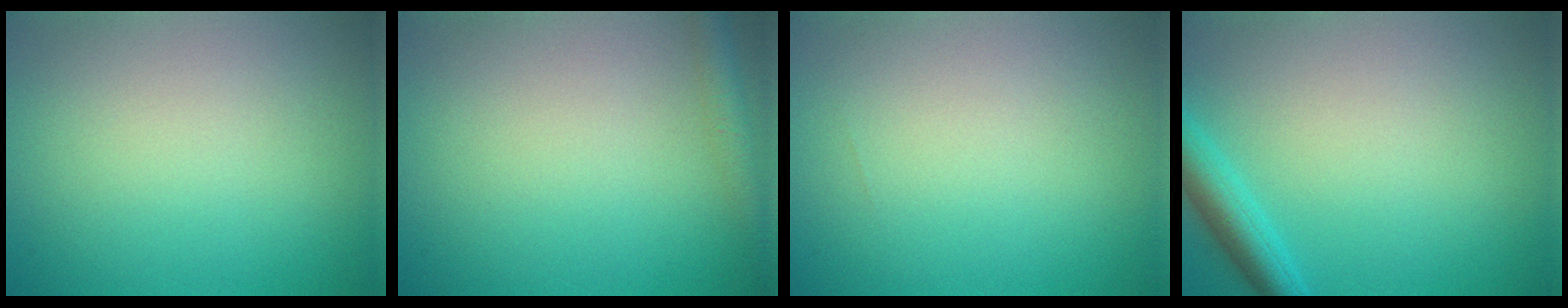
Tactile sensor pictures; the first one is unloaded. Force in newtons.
{"total": 2.1, "press": 2.1, "slide": 0.1}
{"total": 0.0}
{"total": 3.1, "press": 3.1, "slide": 0.2}